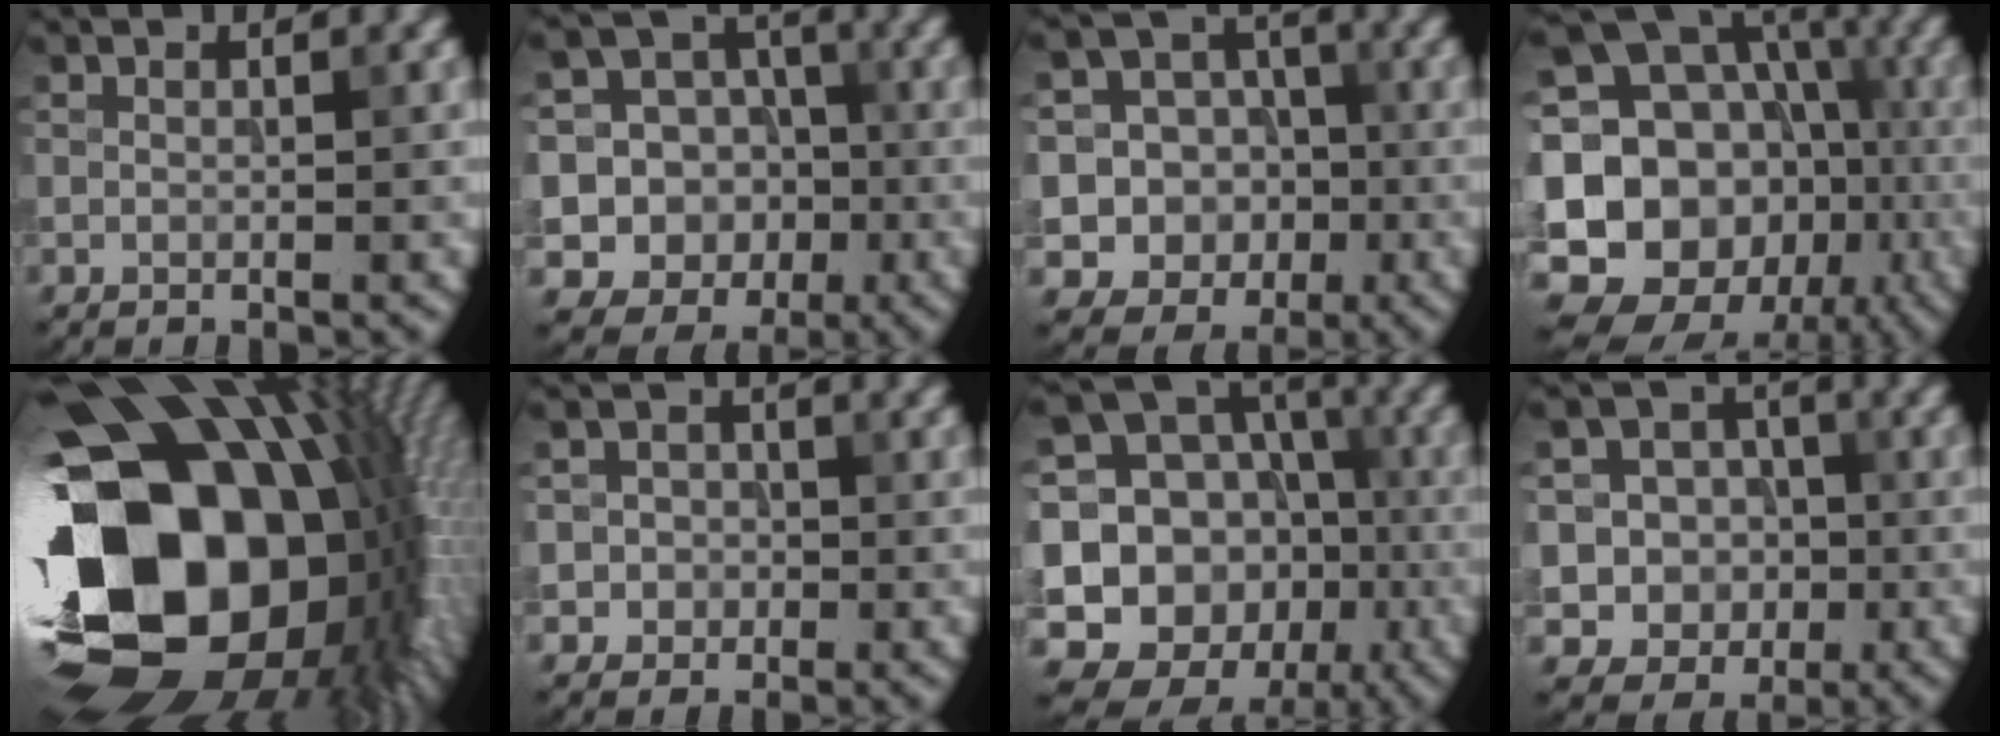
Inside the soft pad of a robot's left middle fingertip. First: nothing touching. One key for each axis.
{"total": 16.3, "fx": -3.8, "fy": 15.5, "fz": 3.4, "tx": -0.099, "ty": 0.004, "tz": -0.075}
{"total": 13.8, "fx": -3.2, "fy": 13.1, "fz": 3.1, "tx": -0.085, "ty": 0.008, "tz": -0.062}
{"total": 22.0, "fx": -4.9, "fy": 18.5, "fz": 10.7, "tx": -0.187, "ty": 0.019, "tz": -0.103}
{"total": 22.3, "fx": -1.7, "fy": 15.2, "fz": 16.2, "tx": -0.282, "ty": -0.042, "tz": -0.014}
{"total": 3.1, "fx": -0.5, "fy": 3.0, "fz": 0.7, "tx": 0.015, "ty": 0.011, "tz": -0.026}
{"total": 18.0, "fx": -3.3, "fy": 15.9, "fz": 7.6, "tx": -0.174, "ty": 0.005, "tz": -0.054}
{"total": 8.2, "fx": -1.6, "fy": 7.8, "fz": 2.1, "tx": -0.037, "ty": 0.017, "tz": -0.052}